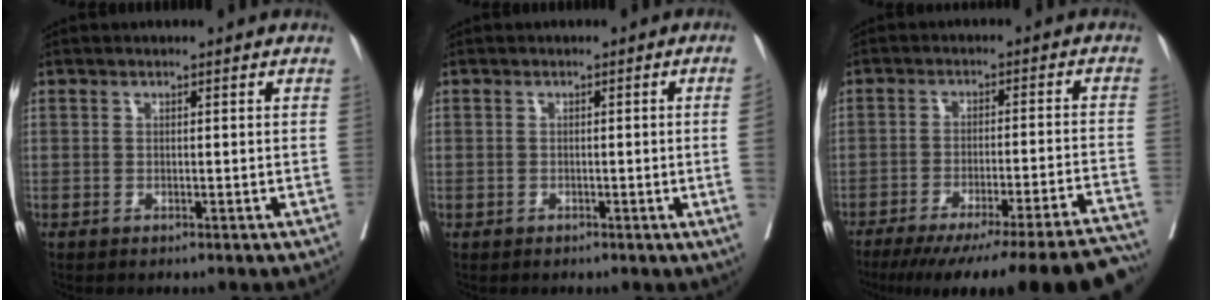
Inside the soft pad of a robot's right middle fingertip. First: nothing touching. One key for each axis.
{"total": 2.4, "fx": -0.3, "fy": -0.9, "fz": 2.2, "tx": -0.028, "ty": -0.001, "tz": -0.003}
{"total": 24.7, "fx": -21.8, "fy": -0.5, "fz": 11.6, "tx": -0.089, "ty": -0.037, "tz": -0.293}